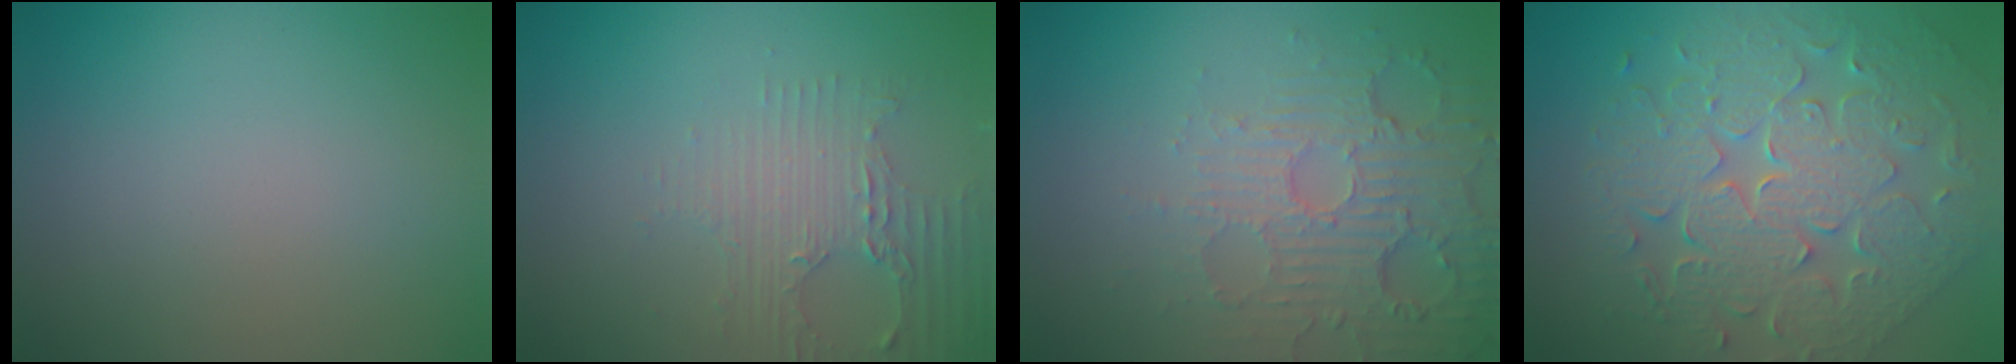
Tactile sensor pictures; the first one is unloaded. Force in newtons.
{"total": 3.3, "press": 2.6, "slide": 2.0}
{"total": 5.7, "press": 3.6, "slide": 4.4}
{"total": 9.1, "press": 6.7, "slide": 6.2}